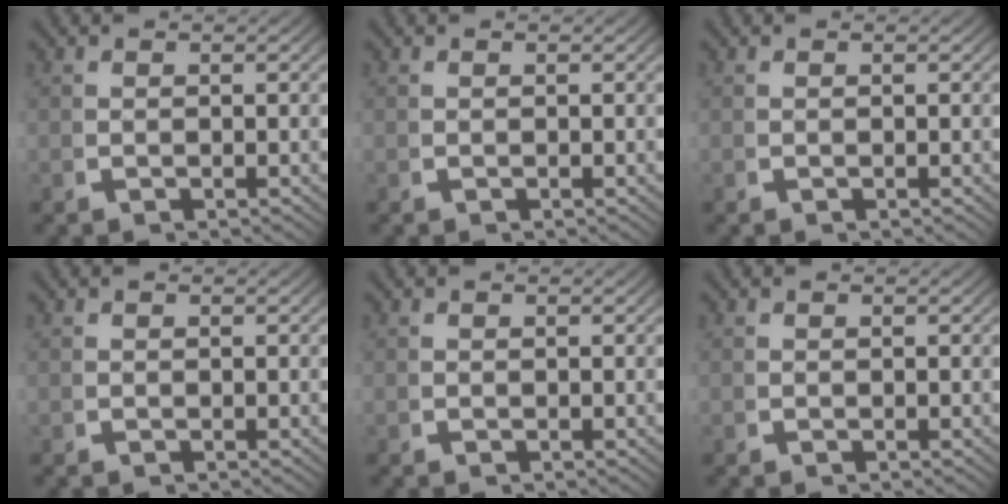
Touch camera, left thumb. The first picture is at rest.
{"total": 0.0}
{"total": 0.0}
{"total": 0.0}
{"total": 0.0}
{"total": 0.0}